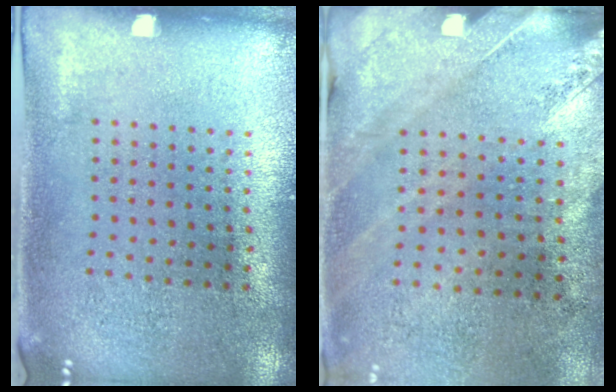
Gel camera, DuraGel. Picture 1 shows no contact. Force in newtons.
{"total": 2.4, "press": 2.0, "slide": 1.3}